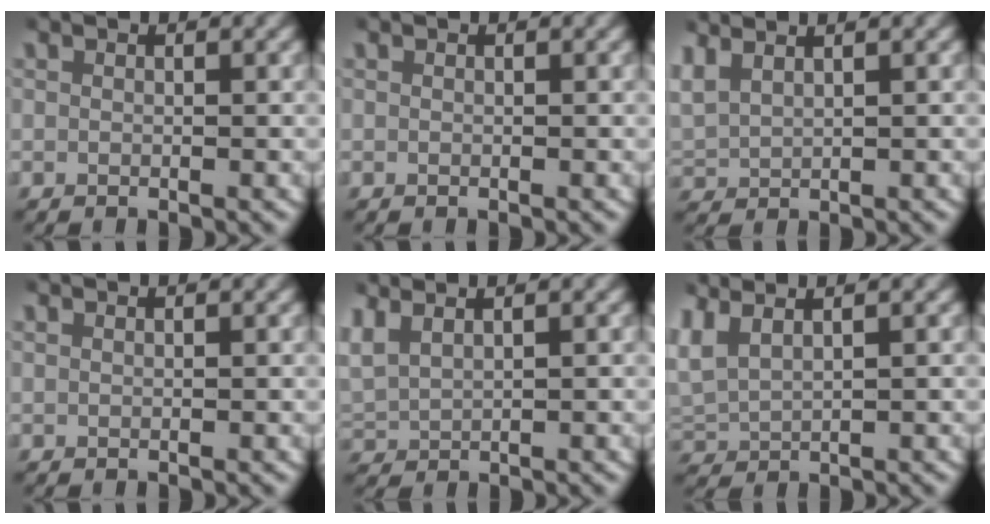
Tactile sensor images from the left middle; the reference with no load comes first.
{"total": 0.0}
{"total": 4.8, "force": [2.6, 3.2, 2.5], "torque": [-0.069, 0.008, 0.047]}
{"total": 0.9, "force": [0.9, 0.0, 0.2], "torque": [0.002, 0.002, 0.015]}
{"total": 5.4, "force": [2.6, 3.7, 3.0], "torque": [-0.081, 0.006, 0.046]}
{"total": 6.2, "force": [2.3, 4.5, 3.6], "torque": [-0.109, -0.002, 0.040]}